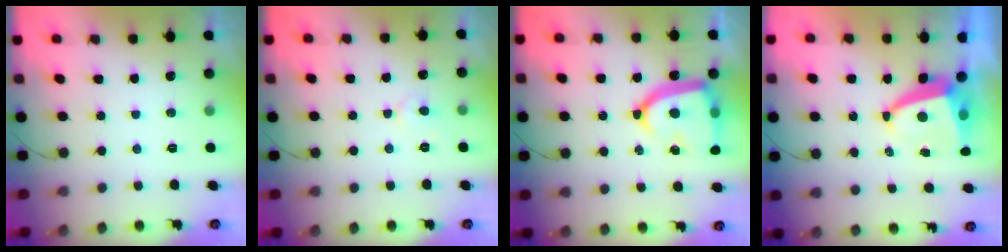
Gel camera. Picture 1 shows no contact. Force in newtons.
{"total": 3.8, "press": 3.8, "slide": 0.3}
{"total": 18.1, "press": 18.0, "slide": 1.8}
{"total": 5.8, "press": 5.8, "slide": 0.8}